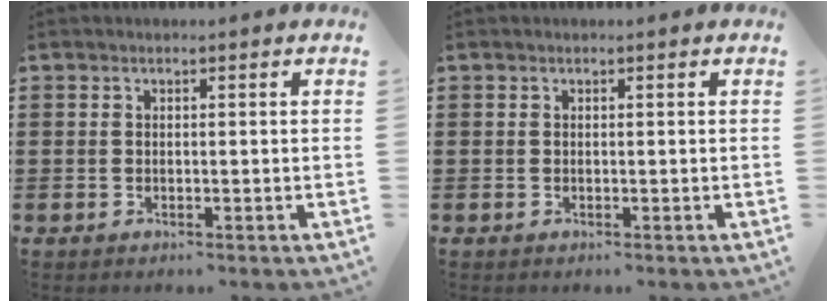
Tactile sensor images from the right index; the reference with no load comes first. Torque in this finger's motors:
{"motor_torque": [-0.23, -0.06, -0.02, 0.00]}